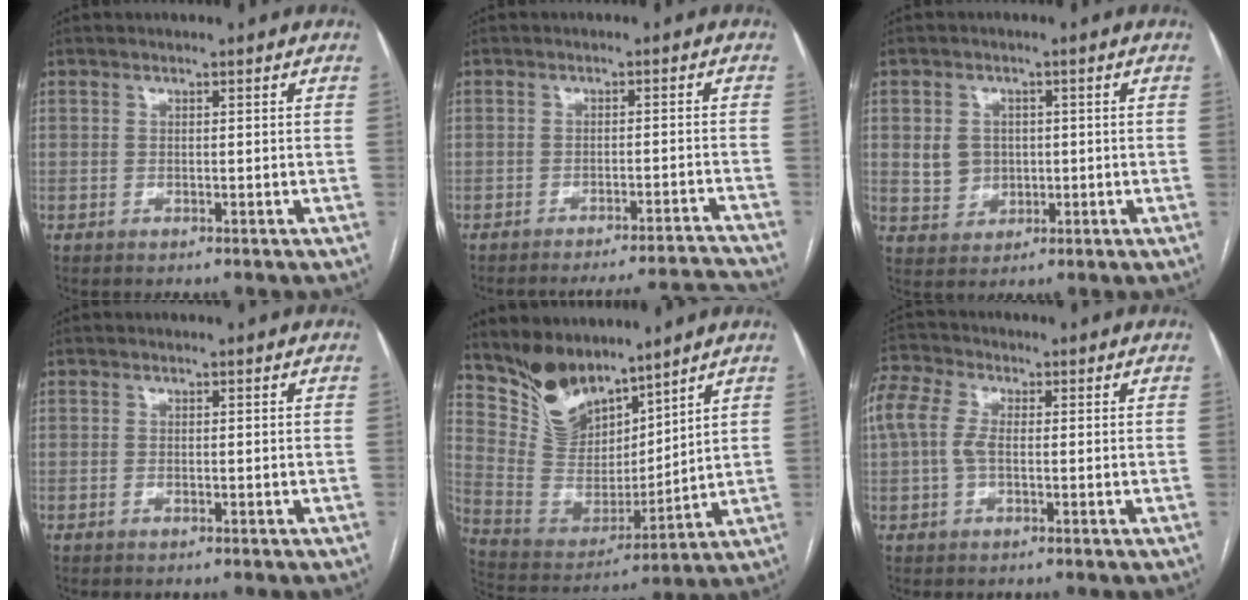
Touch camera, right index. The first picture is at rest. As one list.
[{"total": 11.9, "force": [-11.7, -1.7, 1.3], "torque": [0.001, 0.003, -0.148]}, {"total": 4.9, "force": [0.4, 4.5, 1.8], "torque": [-0.029, 0.016, 0.018]}, {"total": 0.0}, {"total": 12.6, "force": [10.7, 5.3, 4.1], "torque": [-0.094, 0.002, 0.219]}, {"total": 12.0, "force": [1.5, 8.1, 8.7], "torque": [-0.240, 0.032, 0.023]}]